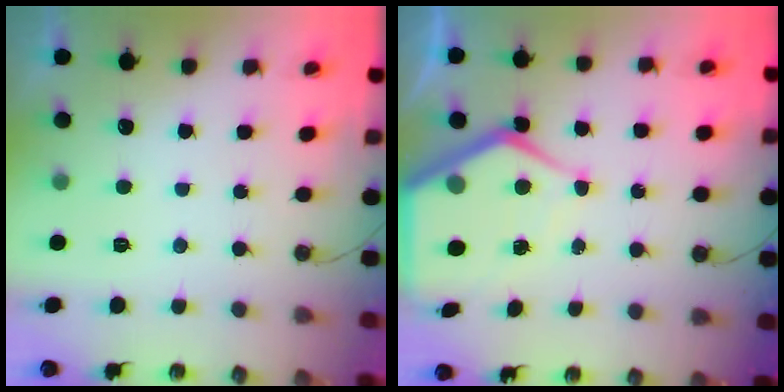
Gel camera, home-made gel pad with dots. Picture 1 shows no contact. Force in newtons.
{"total": 10.1, "press": 10.0, "slide": 1.0}